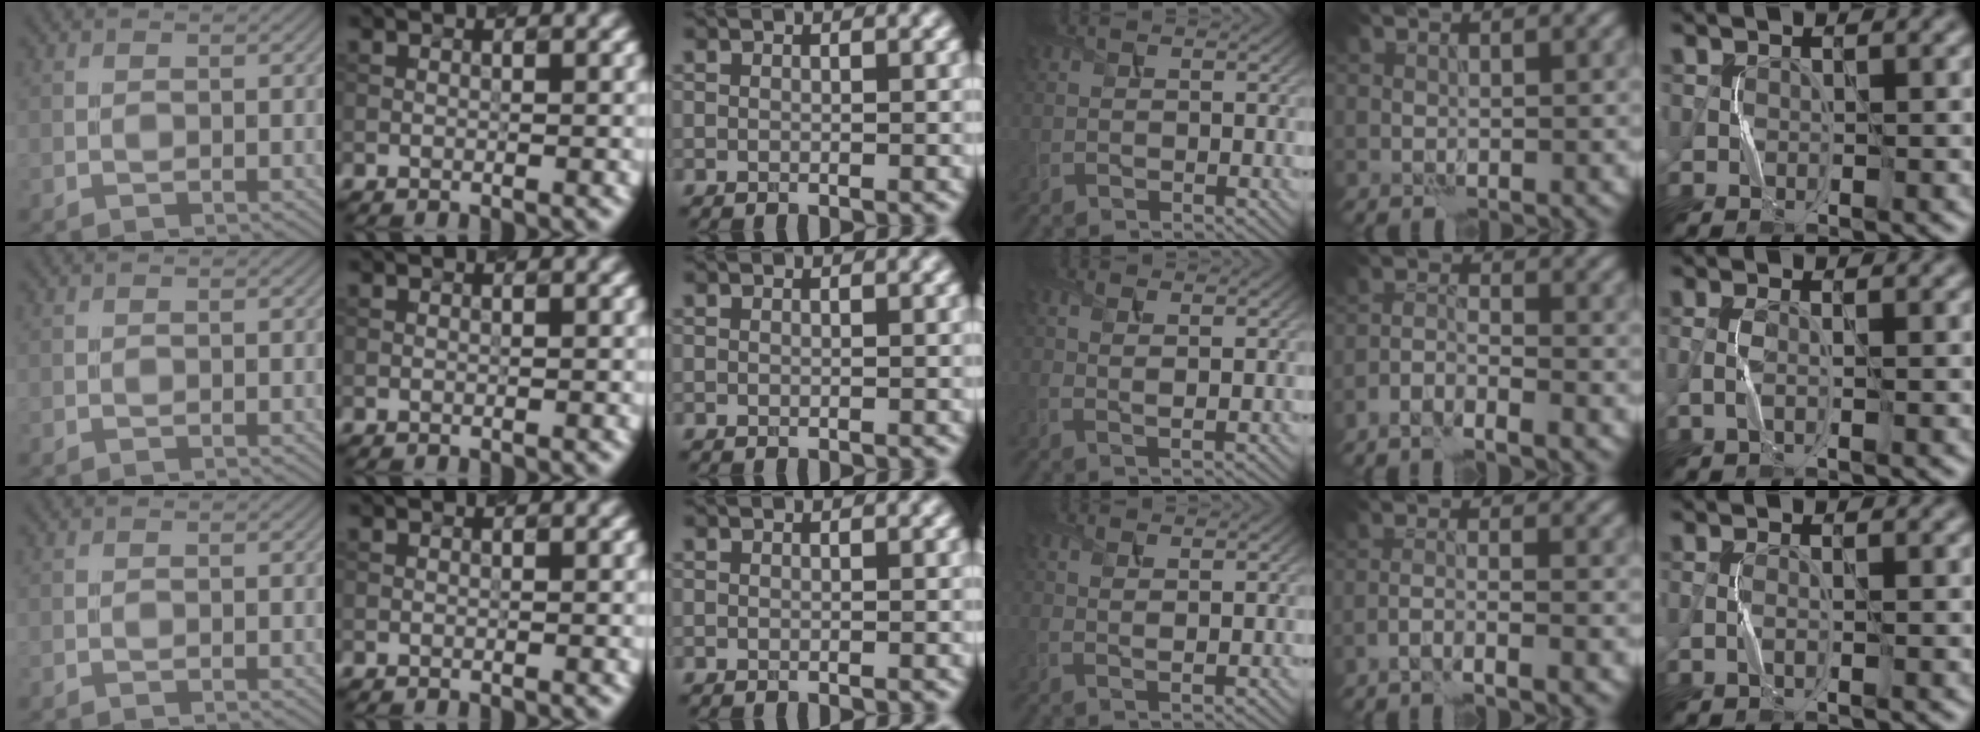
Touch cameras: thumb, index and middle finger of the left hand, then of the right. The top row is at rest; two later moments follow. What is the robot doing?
{"motion": "squeeze", "object": "sponge"}